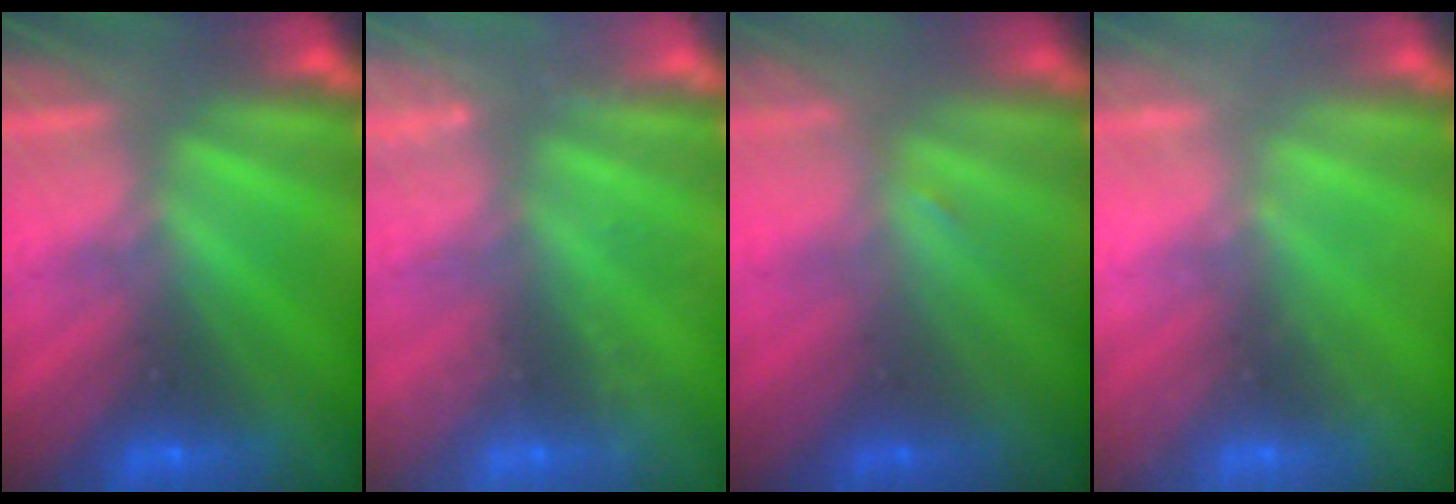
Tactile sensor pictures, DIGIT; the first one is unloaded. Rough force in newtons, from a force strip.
{"total": 2.4}
{"total": 1.1}
{"total": 2.0}